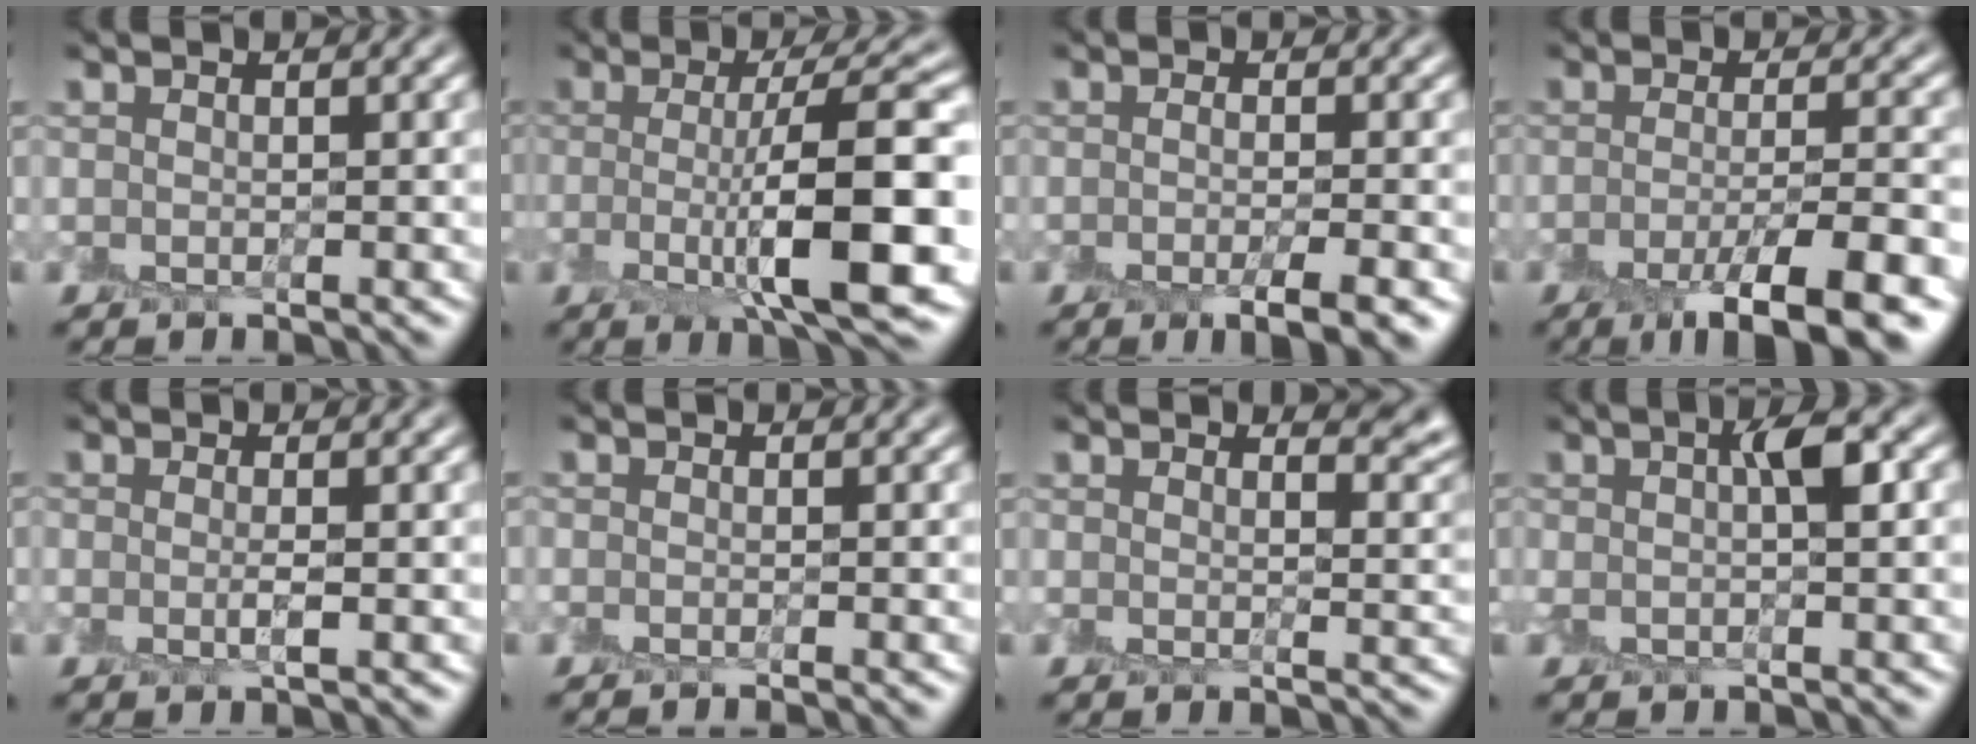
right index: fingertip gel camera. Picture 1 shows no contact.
{"total": 9.7, "force": [-1.1, 2.0, 9.5], "torque": [-0.138, -0.008, -0.017]}
{"total": 3.7, "force": [-1.9, 0.7, 3.1], "torque": [-0.049, -0.011, -0.027]}
{"total": 8.2, "force": [-4.6, 1.8, 6.5], "torque": [-0.090, -0.012, -0.074]}
{"total": 1.0, "force": [-0.2, -0.1, 0.9], "torque": [-0.022, -0.004, -0.006]}
{"total": 0.8, "force": [-0.8, -0.2, 0.2], "torque": [-0.004, -0.009, -0.016]}
{"total": 3.4, "force": [2.7, 1.0, 1.8], "torque": [-0.023, -0.001, 0.043]}
{"total": 3.1, "force": [0.6, 0.6, 3.0], "torque": [-0.052, 0.009, 0.002]}